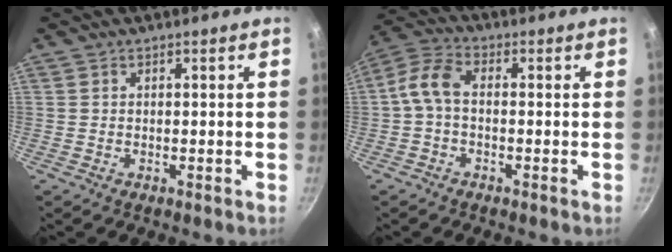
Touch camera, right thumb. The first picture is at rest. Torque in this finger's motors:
{"motor_torque": [-0.22, 0.24, -0.28, 0.00, 0.00]}